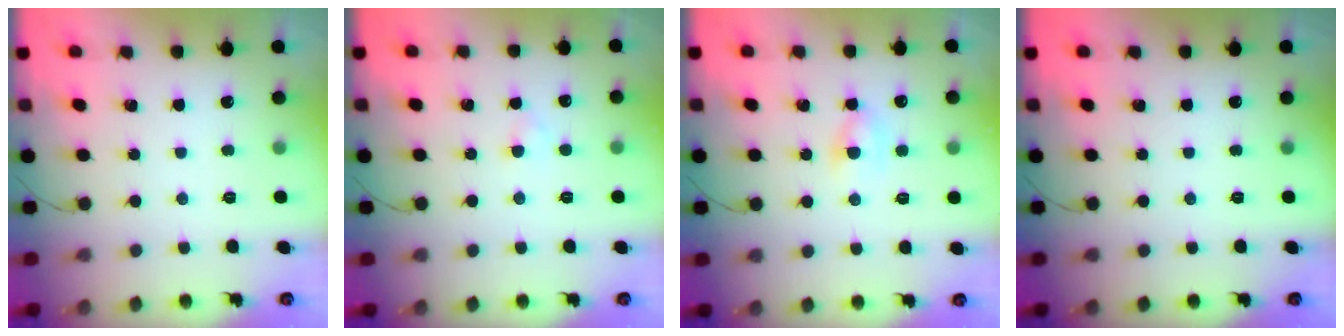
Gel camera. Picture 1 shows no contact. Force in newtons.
{"total": 1.6, "press": 1.4, "slide": 0.9}
{"total": 3.4, "press": 3.2, "slide": 1.0}
{"total": 0.0}